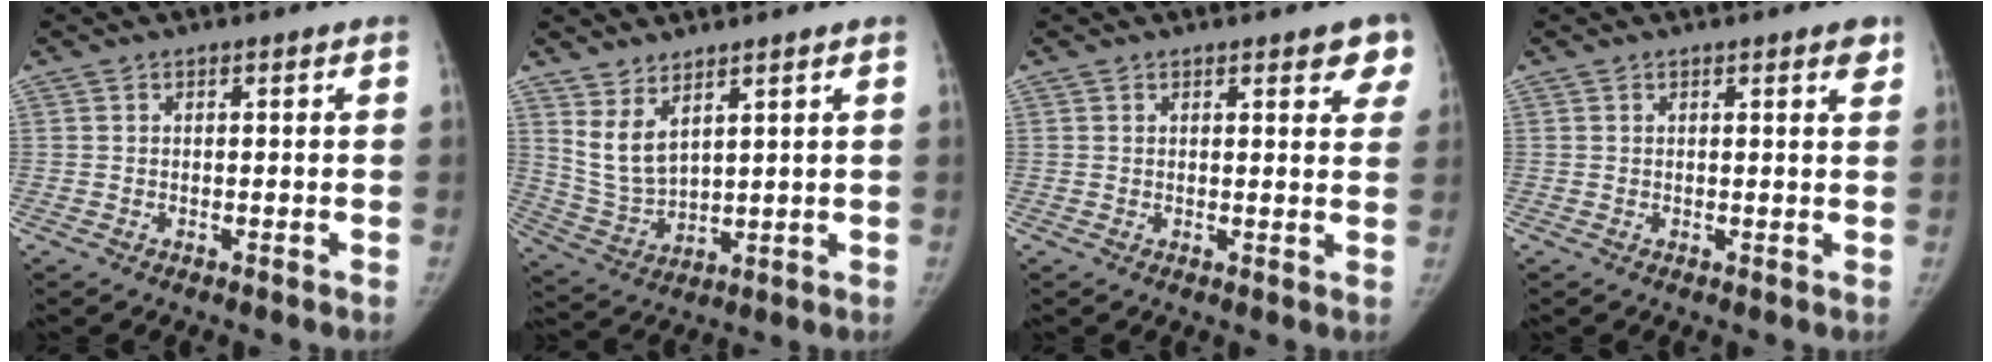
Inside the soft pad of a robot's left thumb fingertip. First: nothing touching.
{"total": 7.2, "force": [4.4, 2.9, 4.9], "torque": [-0.086, -0.035, 0.105]}
{"total": 5.3, "force": [3.2, 1.9, 3.8], "torque": [-0.014, -0.011, 0.032]}
{"total": 2.0, "force": [1.3, 0.4, 1.5], "torque": [-0.015, -0.006, 0.014]}